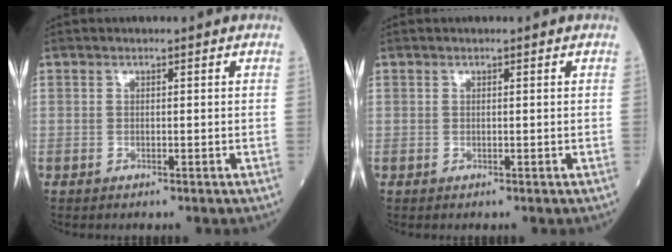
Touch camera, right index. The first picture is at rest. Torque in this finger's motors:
{"motor_torque": [-0.02, 0.00, -0.04, -0.01]}